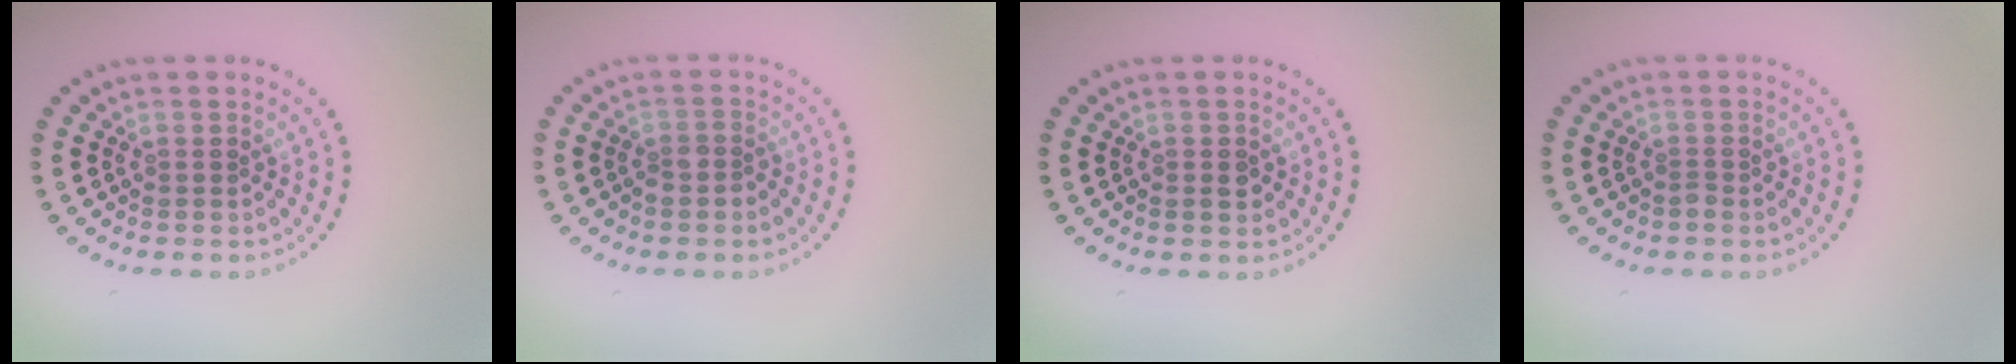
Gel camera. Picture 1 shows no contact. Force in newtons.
{"total": 1.3, "press": 1.1, "slide": 0.8}
{"total": 1.2, "press": 1.2, "slide": 0.3}
{"total": 0.5, "press": 0.4, "slide": 0.4}